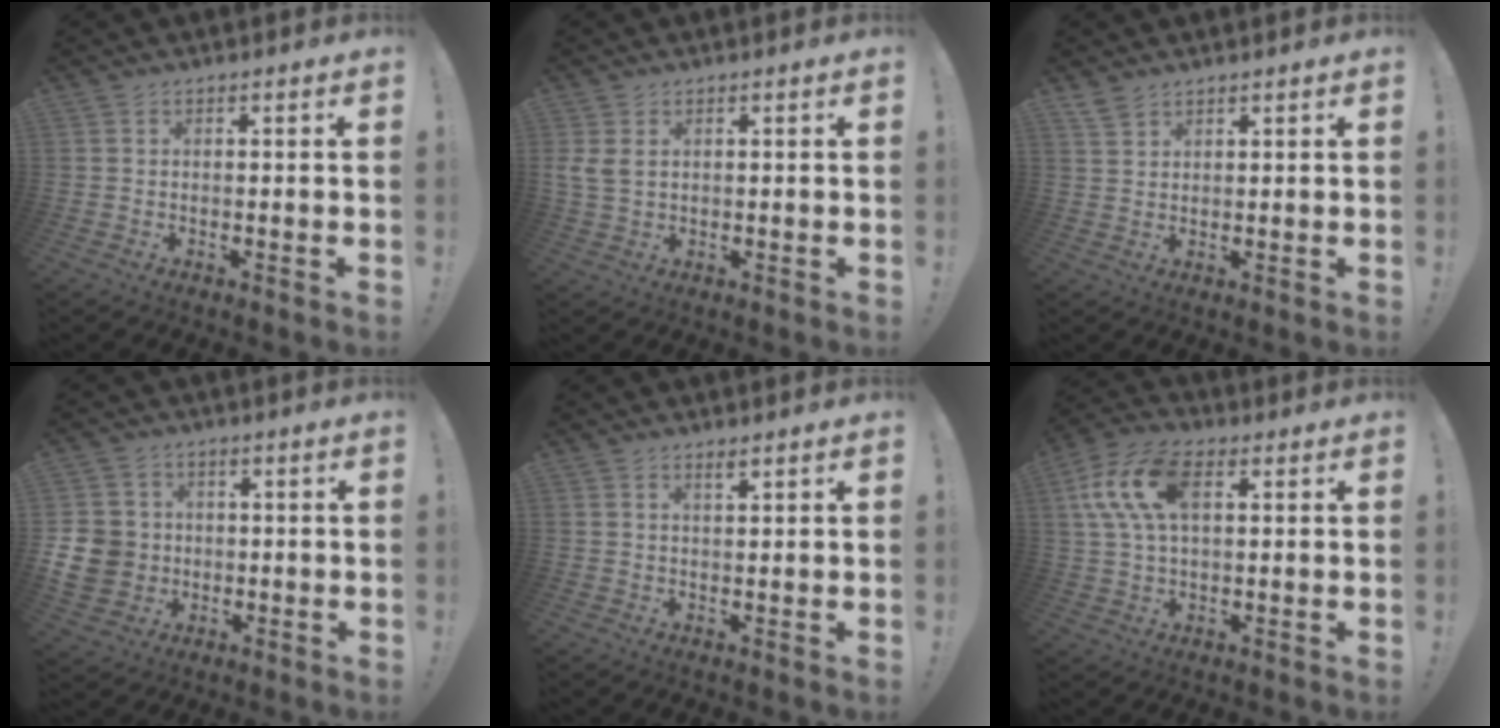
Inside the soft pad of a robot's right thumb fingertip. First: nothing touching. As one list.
[{"total": 3.9, "force": [1.6, 2.7, 2.2], "torque": [-0.051, -0.001, 0.032]}, {"total": 3.1, "force": [2.5, 1.4, 1.2], "torque": [-0.027, -0.013, 0.049]}, {"total": 11.0, "force": [-0.9, 10.0, 4.6], "torque": [-0.108, 0.016, -0.010]}, {"total": 1.7, "force": [1.4, 0.2, 1.0], "torque": [-0.009, -0.011, 0.022]}, {"total": 14.7, "force": [4.0, 8.5, 11.3], "torque": [-0.222, 0.005, 0.076]}]